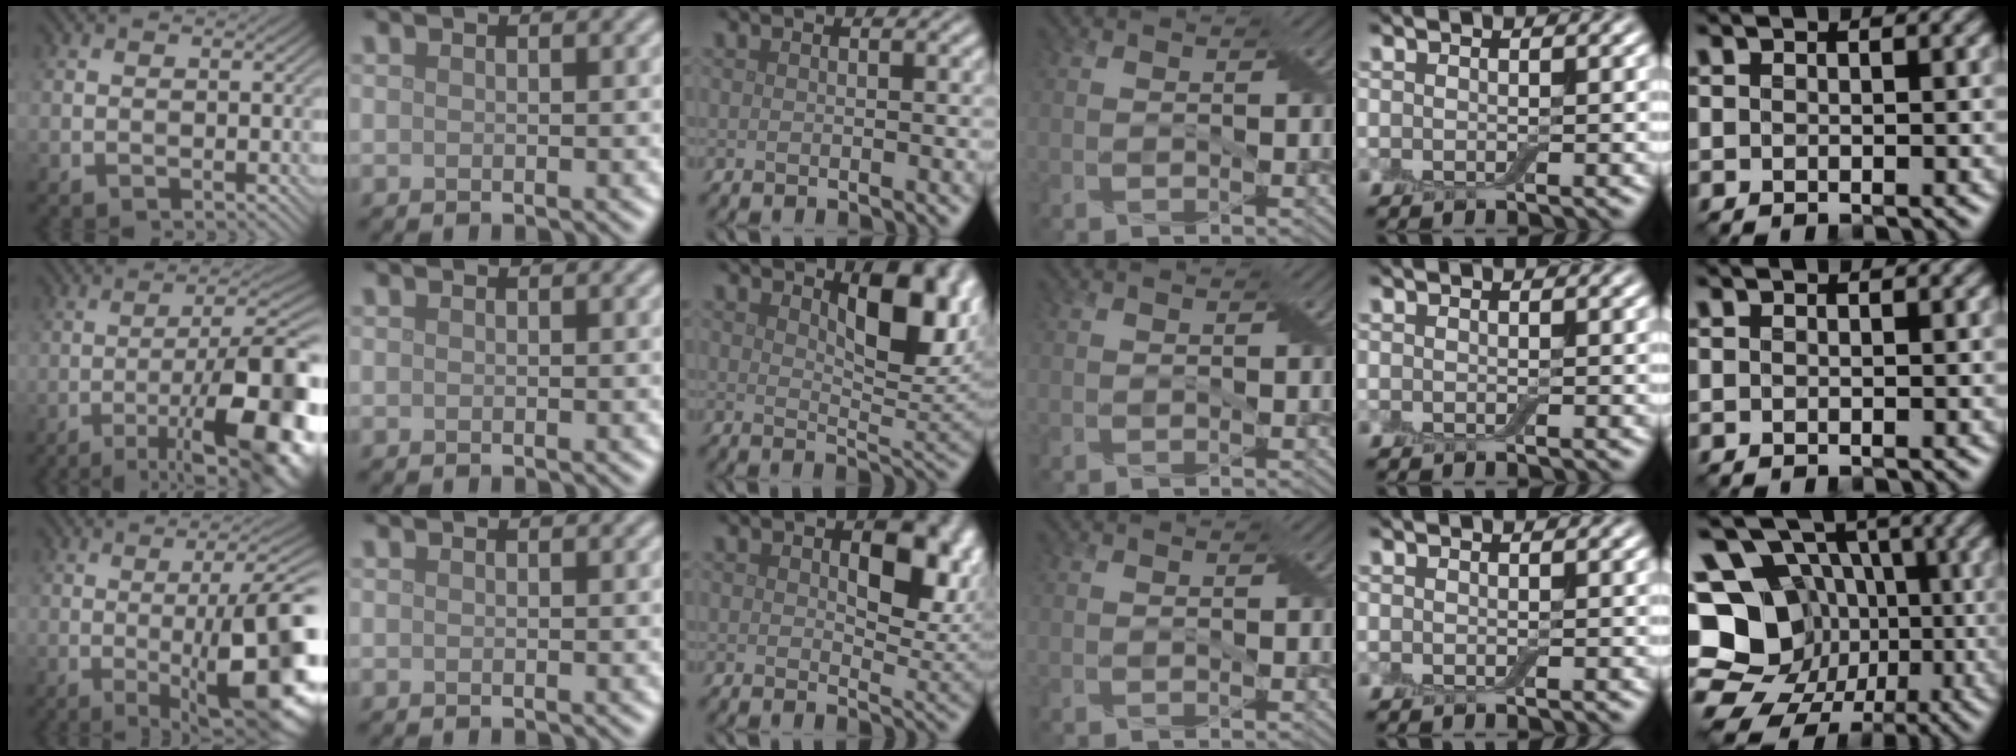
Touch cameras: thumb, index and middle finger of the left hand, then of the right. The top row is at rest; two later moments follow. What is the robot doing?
{"motion": "close", "object": "airpods case & airpods"}